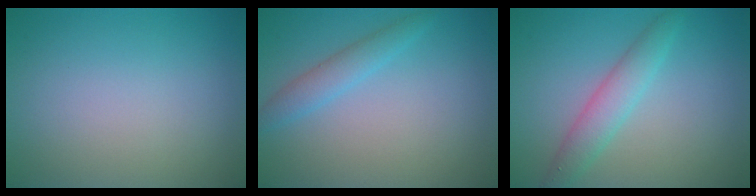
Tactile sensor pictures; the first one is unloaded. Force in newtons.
{"total": 2.0, "press": 2.0, "slide": 0.2}
{"total": 2.9, "press": 2.9, "slide": 0.0}